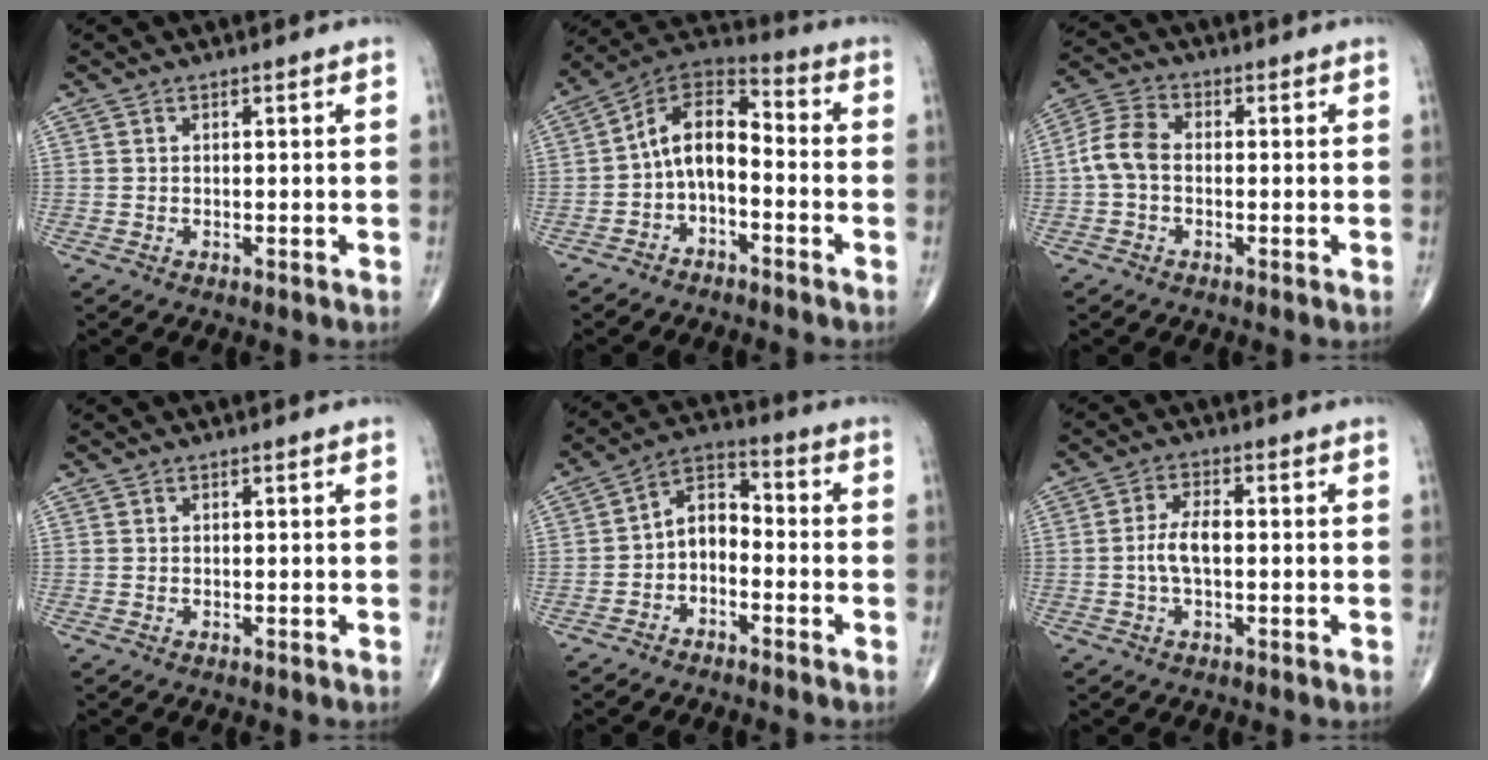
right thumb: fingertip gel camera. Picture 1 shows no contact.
{"total": 10.1, "force": [-2.6, 5.8, 7.8], "torque": [-0.115, 0.064, -0.061]}
{"total": 6.3, "force": [-0.6, 4.2, 4.6], "torque": [-0.092, 0.018, -0.023]}
{"total": 0.0}
{"total": 6.9, "force": [-2.4, 4.5, 4.6], "torque": [-0.061, 0.040, -0.060]}
{"total": 4.9, "force": [-0.4, 2.3, 4.3], "torque": [-0.091, 0.013, -0.011]}